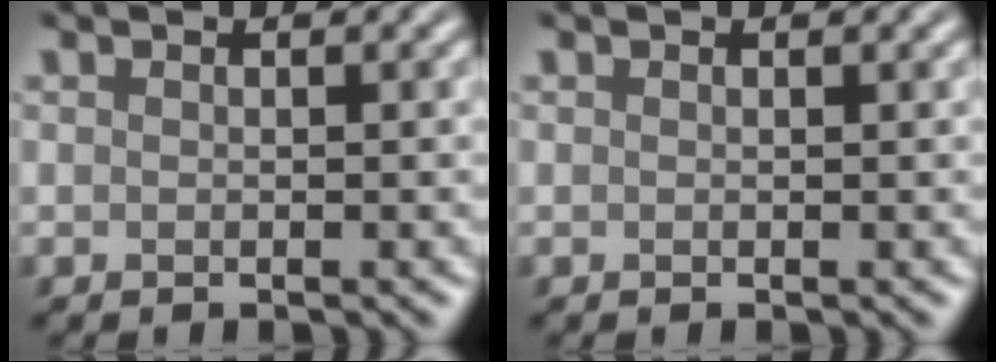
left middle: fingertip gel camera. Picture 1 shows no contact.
{"total": 0.0}